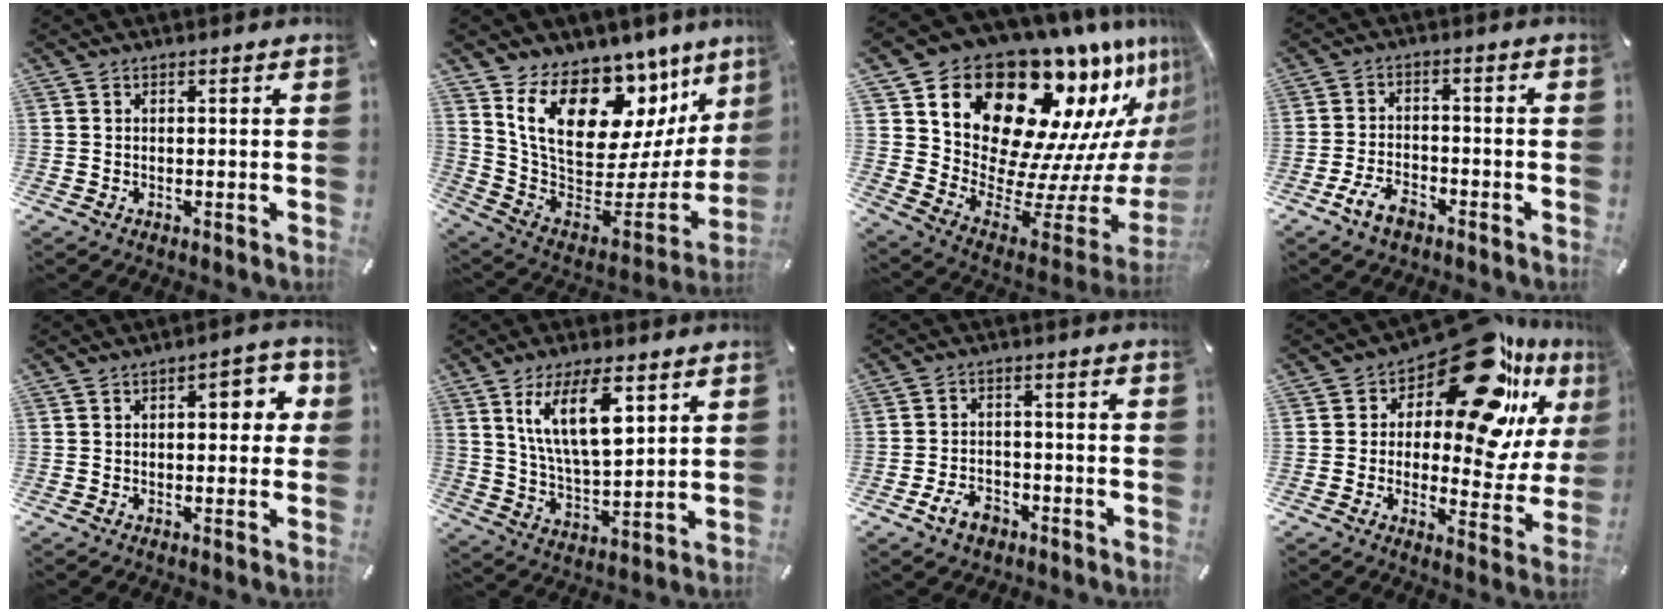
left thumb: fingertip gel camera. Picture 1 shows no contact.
{"total": 20.8, "force": [12.0, 12.8, 11.2], "torque": [-0.176, -0.093, 0.222]}
{"total": 21.2, "force": [13.9, 12.3, 10.3], "torque": [-0.158, -0.150, 0.261]}
{"total": 6.7, "force": [-4.1, 3.6, 3.9], "torque": [-0.084, 0.019, -0.079]}
{"total": 6.5, "force": [0.8, 3.4, 5.5], "torque": [-0.064, 0.001, 0.003]}
{"total": 14.0, "force": [7.0, 5.5, 10.8], "torque": [-0.220, -0.011, 0.121]}
{"total": 6.1, "force": [-3.4, 4.0, 3.0], "torque": [-0.064, 0.016, -0.064]}
{"total": 22.5, "force": [12.9, 9.8, 15.6], "torque": [-0.216, -0.096, 0.215]}